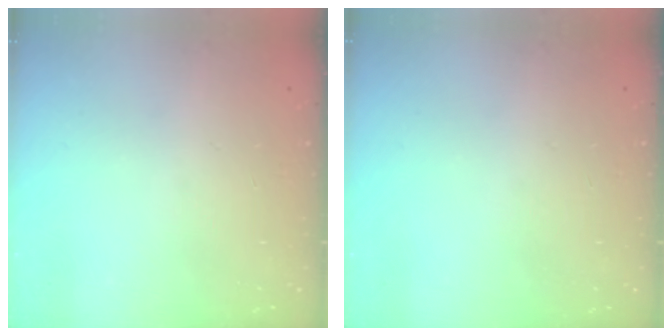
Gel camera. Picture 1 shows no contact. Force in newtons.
{"total": 0.0}